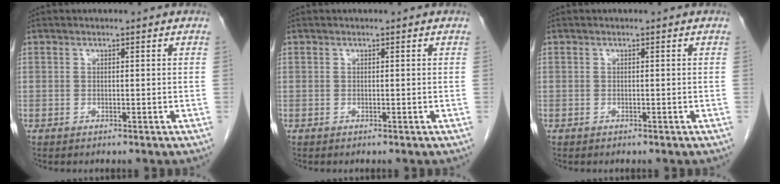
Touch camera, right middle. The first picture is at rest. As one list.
[{"total": 0.0}, {"total": 0.0}]